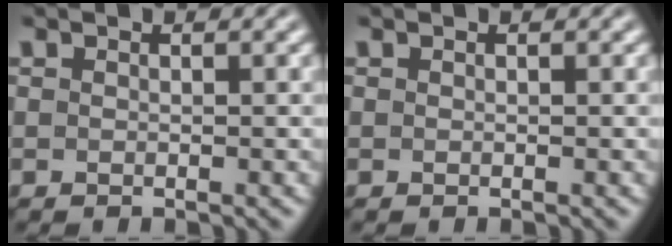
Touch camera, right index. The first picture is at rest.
{"total": 0.0}